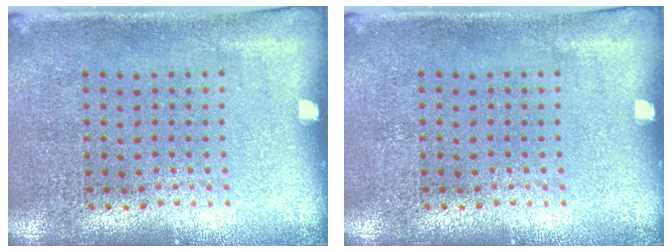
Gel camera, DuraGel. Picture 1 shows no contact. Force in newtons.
{"total": 0.0}